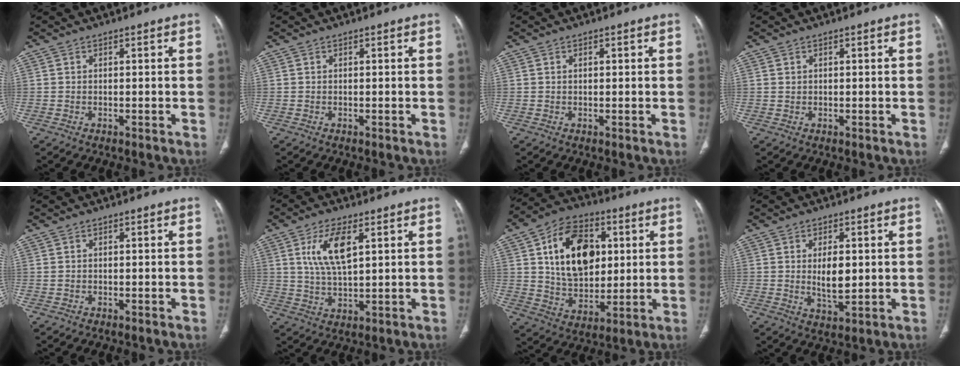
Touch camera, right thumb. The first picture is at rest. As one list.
[{"total": 0.0}, {"total": 0.6, "force": [0.2, 0.3, 0.5], "torque": [-0.009, 0.002, 0.003]}, {"total": 0.6, "force": [0.2, 0.5, 0.2], "torque": [0.004, 0.001, 0.004]}, {"total": 0.0}, {"total": 8.9, "force": [3.2, 3.6, 7.5], "torque": [-0.144, -0.011, 0.066]}, {"total": 18.4, "force": [4.5, 12.4, 12.9], "torque": [-0.172, -0.005, 0.081]}, {"total": 6.2, "force": [0.6, 2.9, 5.5], "torque": [-0.082, -0.012, 0.015]}]